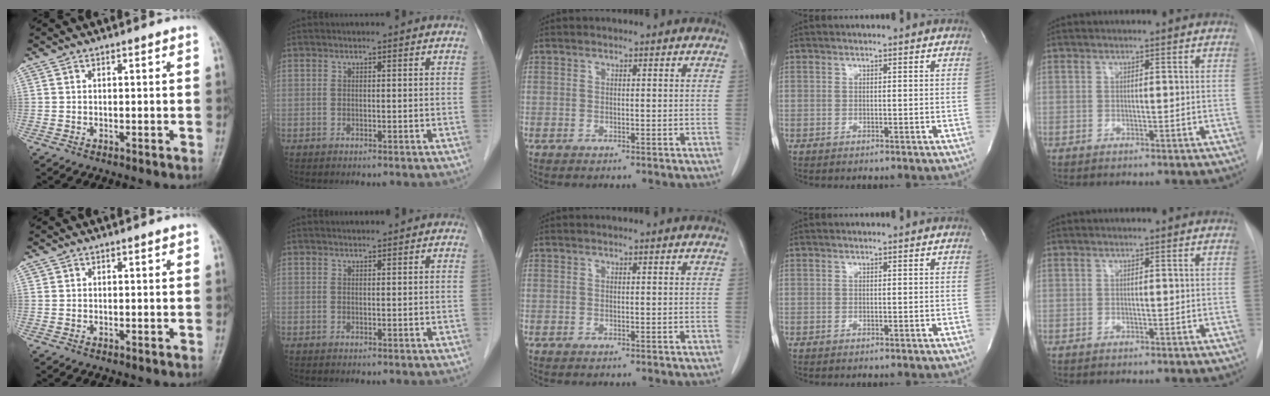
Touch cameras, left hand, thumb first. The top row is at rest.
{"thumb": {"total": 1.0, "force": [0.6, 0.6, 0.5], "torque": [0.002, -0.003, 0.006]}, "index": {"total": 1.5, "force": [1.4, 0.2, 0.4], "torque": [-0.008, 0.011, 0.023]}}